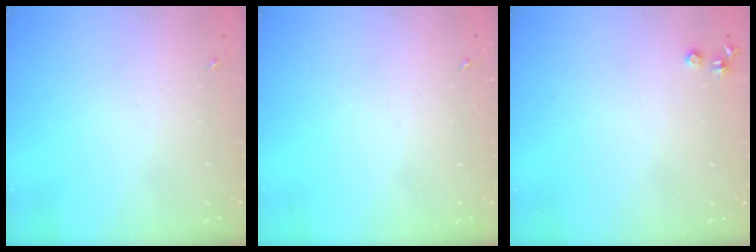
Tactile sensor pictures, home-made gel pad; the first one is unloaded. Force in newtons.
{"total": 0.0}
{"total": 3.6, "press": 3.5, "slide": 0.5}